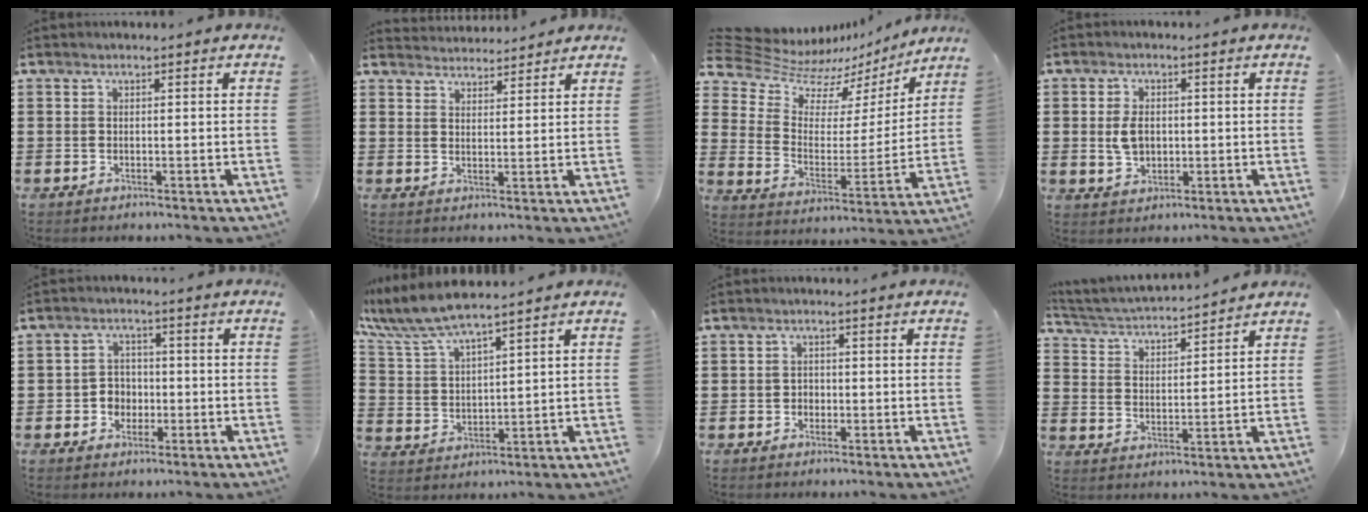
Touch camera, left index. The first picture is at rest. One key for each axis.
{"total": 2.9, "fx": 2.9, "fy": 0.4, "fz": -0.4, "tx": -0.001, "ty": -0.007, "tz": 0.055}
{"total": 8.2, "fx": 6.8, "fy": 4.1, "fz": 2.0, "tx": -0.076, "ty": -0.046, "tz": 0.120}
{"total": 4.1, "fx": 0.2, "fy": 2.7, "fz": 3.1, "tx": -0.063, "ty": 0.004, "tz": -0.001}
{"total": 3.4, "fx": -0.9, "fy": 3.0, "fz": 1.3, "tx": -0.036, "ty": 0.005, "tz": -0.022}
{"total": 7.3, "fx": 6.3, "fy": 0.9, "fz": 3.6, "tx": -0.093, "ty": -0.020, "tz": 0.113}
{"total": 1.3, "fx": -0.3, "fy": 1.2, "fz": 0.4, "tx": -0.012, "ty": 0.004, "tz": -0.008}
{"total": 4.0, "fx": 3.9, "fy": 0.1, "fz": 0.6, "tx": -0.034, "ty": -0.025, "tz": 0.065}